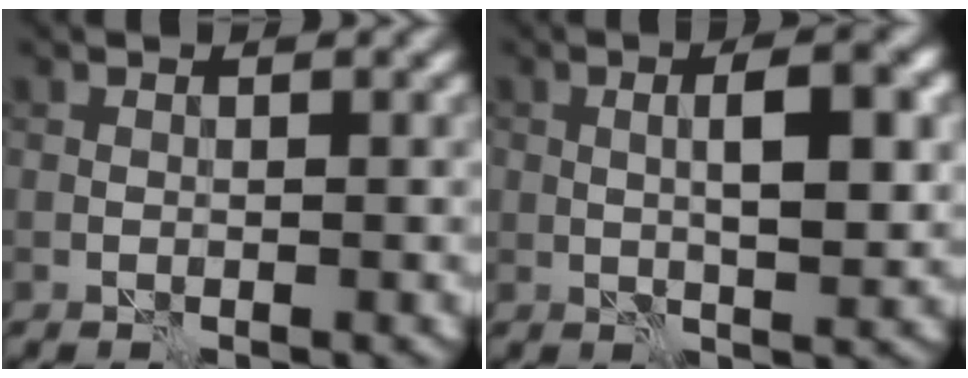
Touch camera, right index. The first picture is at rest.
{"total": 5.0, "force": [0.6, 1.5, 4.7], "torque": [-0.079, 0.005, 0.011]}